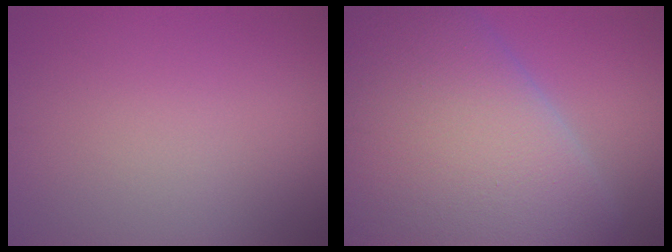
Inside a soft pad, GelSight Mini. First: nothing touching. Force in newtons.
{"total": 18.1, "press": 18.0, "slide": 1.1}